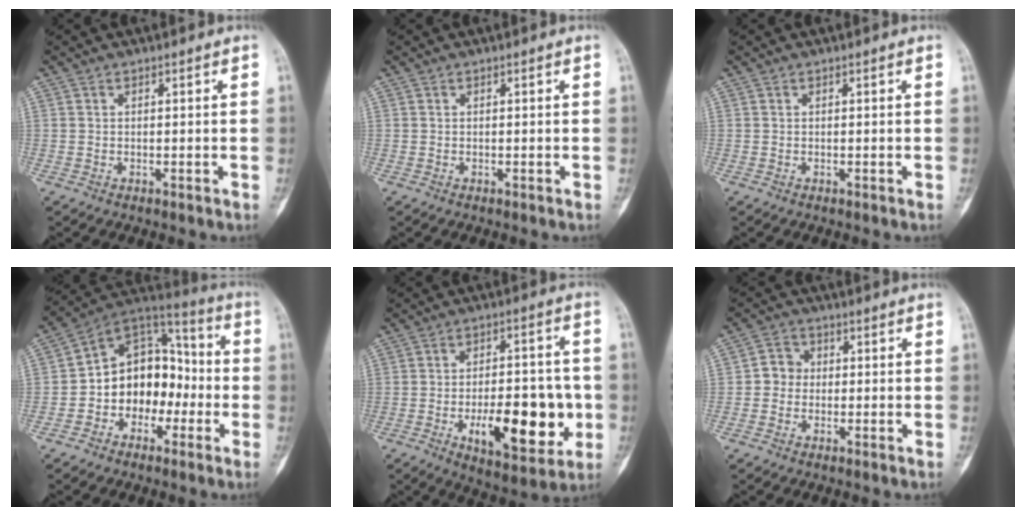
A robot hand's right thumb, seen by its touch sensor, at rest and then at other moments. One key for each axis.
{"total": 0.0}
{"total": 0.0}
{"total": 15.5, "fx": -3.0, "fy": 11.6, "fz": 9.9, "tx": -0.101, "ty": 0.060, "tz": -0.059}
{"total": 18.2, "fx": -4.5, "fy": 8.0, "fz": 15.7, "tx": -0.197, "ty": 0.014, "tz": -0.059}
{"total": 4.0, "fx": -0.3, "fy": 3.6, "fz": 1.5, "tx": -0.003, "ty": 0.010, "tz": -0.016}